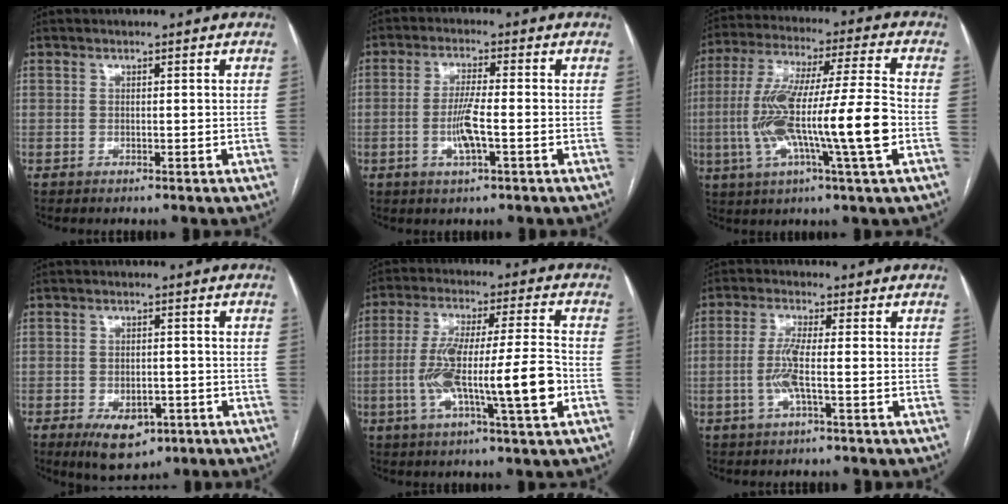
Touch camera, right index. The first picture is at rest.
{"total": 5.6, "force": [-1.4, 0.6, 5.4], "torque": [-0.111, -0.005, -0.025]}
{"total": 18.6, "force": [-3.4, 0.5, 18.3], "torque": [-0.347, 0.004, -0.063]}
{"total": 7.5, "force": [-3.9, 4.0, 4.9], "torque": [-0.075, -0.004, -0.051]}
{"total": 15.5, "force": [-3.5, 1.1, 15.0], "torque": [-0.273, 0.007, -0.060]}
{"total": 4.8, "force": [-1.1, 0.1, 4.7], "torque": [-0.105, -0.002, -0.023]}